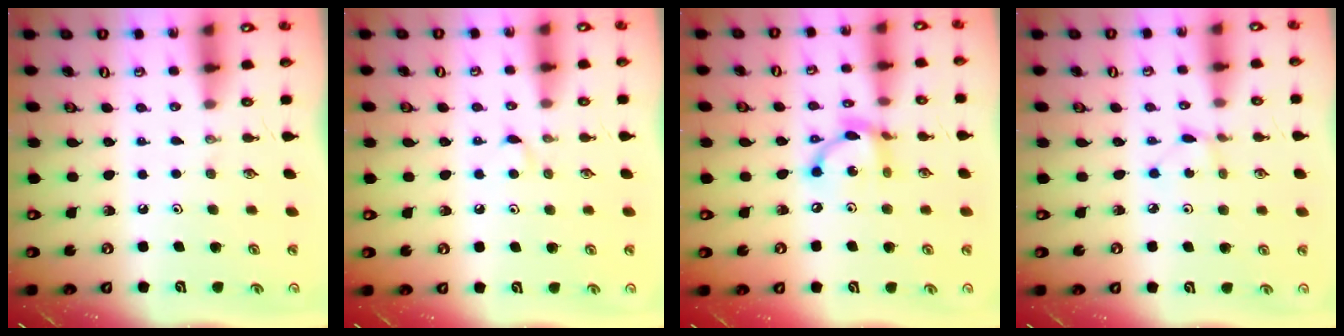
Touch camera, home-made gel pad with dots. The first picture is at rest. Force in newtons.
{"total": 3.7, "press": 3.6, "slide": 0.5}
{"total": 10.7, "press": 10.6, "slide": 0.8}
{"total": 0.7, "press": 0.7, "slide": 0.1}